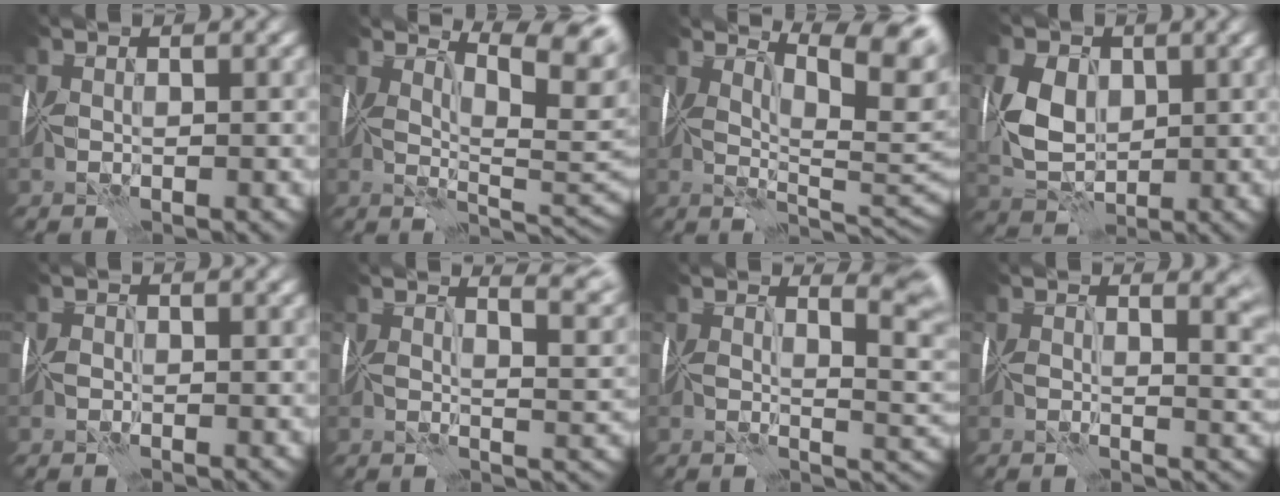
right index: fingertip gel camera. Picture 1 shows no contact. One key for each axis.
{"total": 4.5, "fx": 2.8, "fy": 0.5, "fz": 3.5, "tx": -0.050, "ty": -0.010, "tz": 0.051}
{"total": 6.2, "fx": 3.1, "fy": 1.6, "fz": 5.2, "tx": -0.060, "ty": -0.004, "tz": 0.049}
{"total": 3.4, "fx": 0.0, "fy": 2.4, "fz": 2.3, "tx": -0.053, "ty": -0.007, "tz": 0.001}
{"total": 1.4, "fx": -0.6, "fy": -0.9, "fz": -0.9, "tx": 0.020, "ty": -0.010, "tz": -0.007}
{"total": 6.1, "fx": 4.5, "fy": 0.9, "fz": 3.9, "tx": -0.014, "ty": 0.015, "tz": 0.045}
{"total": 4.3, "fx": 2.3, "fy": 0.2, "fz": 3.6, "tx": -0.026, "ty": -0.001, "tz": 0.040}
{"total": 4.8, "fx": 2.6, "fy": 1.4, "fz": 3.8, "tx": -0.013, "ty": -0.002, "tz": 0.032}